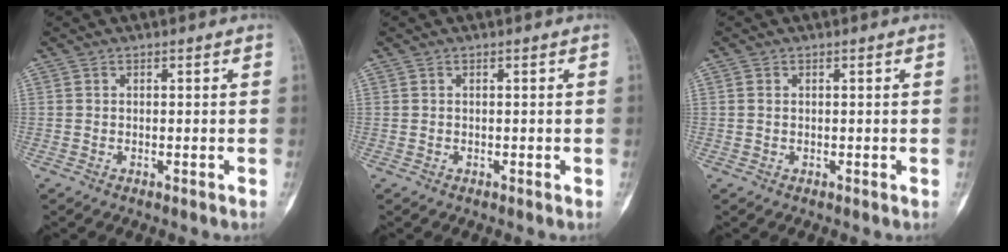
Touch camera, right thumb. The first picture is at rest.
{"total": 0.0}
{"total": 0.7, "force": [0.1, 0.6, 0.3], "torque": [-0.006, 0.001, 0.001]}